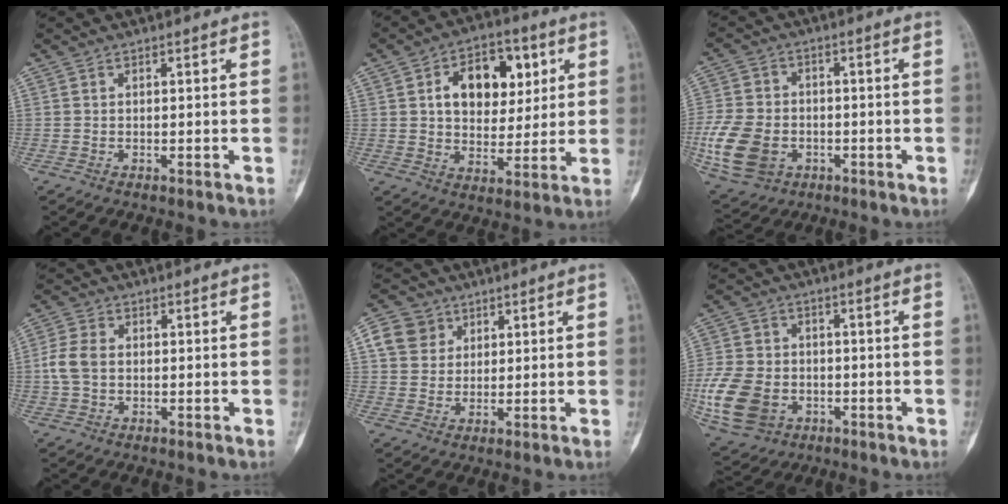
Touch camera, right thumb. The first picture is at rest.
{"total": 14.2, "force": [4.3, 9.4, 9.8], "torque": [-0.097, -0.001, 0.067]}
{"total": 13.8, "force": [-3.7, 10.2, 8.6], "torque": [-0.176, 0.005, -0.065]}
{"total": 4.9, "force": [-0.2, 3.5, 3.5], "torque": [-0.084, 0.011, -0.008]}
{"total": 6.5, "force": [2.5, 5.9, 1.5], "torque": [-0.005, 0.000, 0.046]}
{"total": 15.0, "force": [-4.1, 11.2, 9.1], "torque": [-0.190, 0.004, -0.070]}